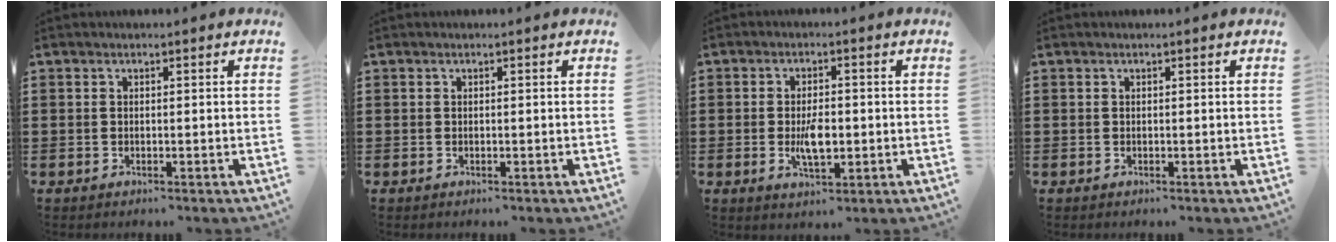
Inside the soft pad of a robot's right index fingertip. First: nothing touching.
{"total": 0.0}
{"total": 5.1, "force": [-0.8, 2.2, 4.5], "torque": [-0.078, -0.003, -0.015]}
{"total": 0.0}